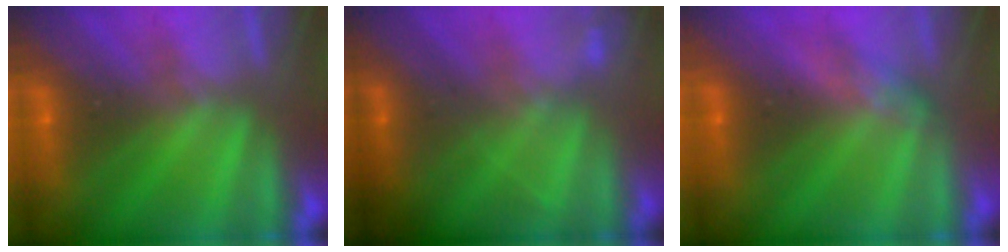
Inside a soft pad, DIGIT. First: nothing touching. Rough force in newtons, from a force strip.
{"total": 2.1}
{"total": 2.8}